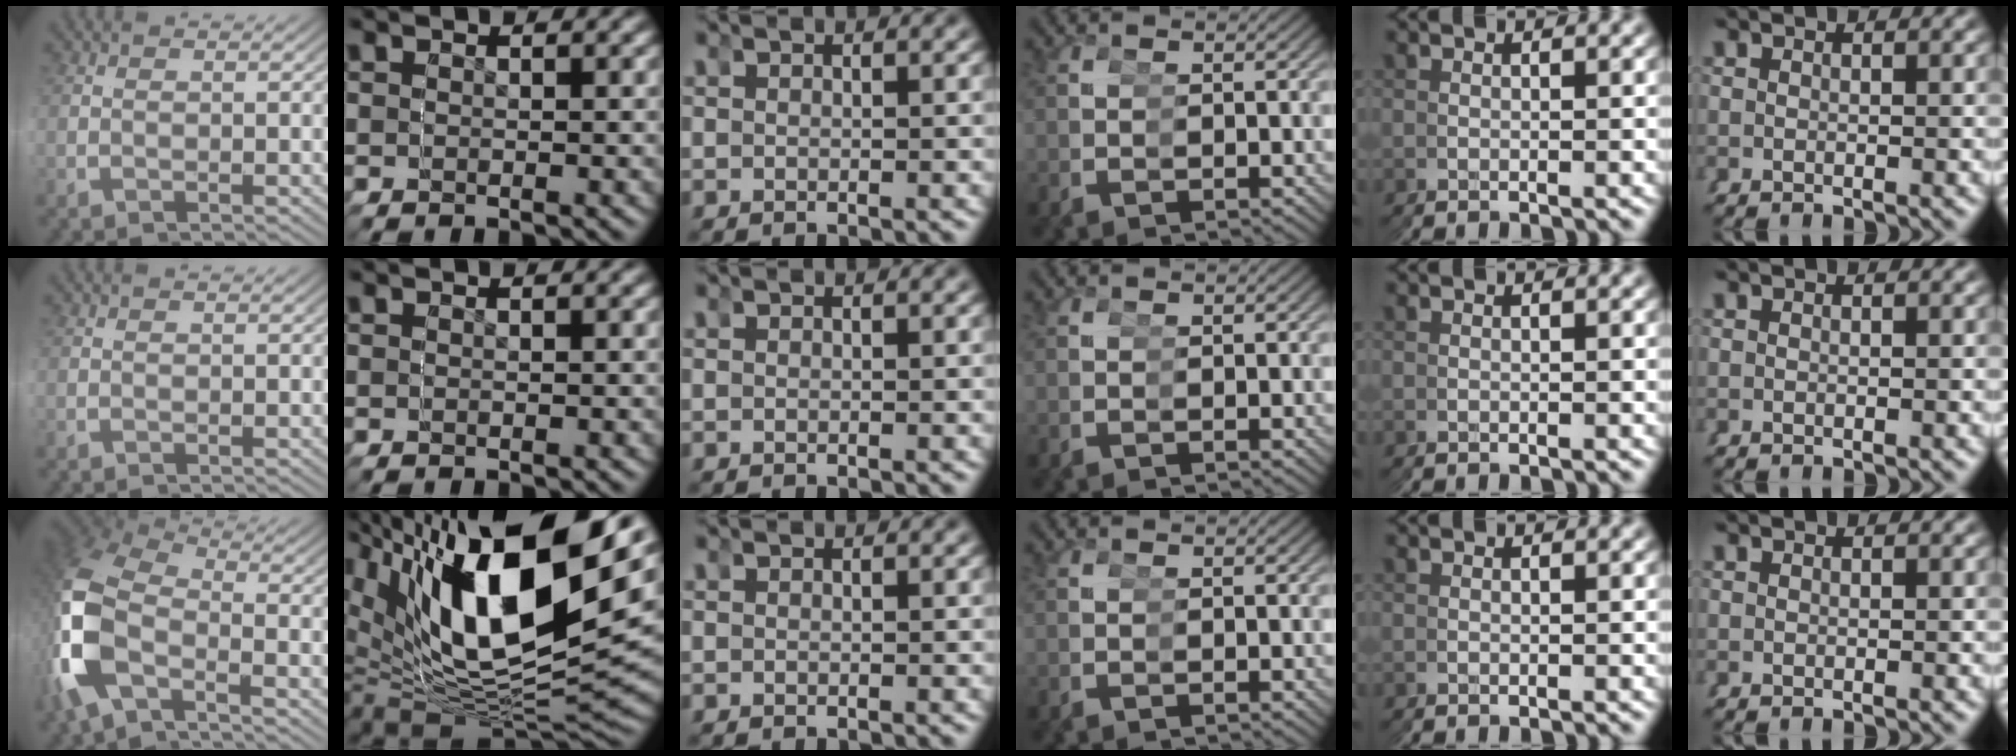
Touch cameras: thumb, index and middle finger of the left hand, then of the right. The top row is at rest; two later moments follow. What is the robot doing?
{"motion": "grasp_and_lifting", "object": "scissors"}